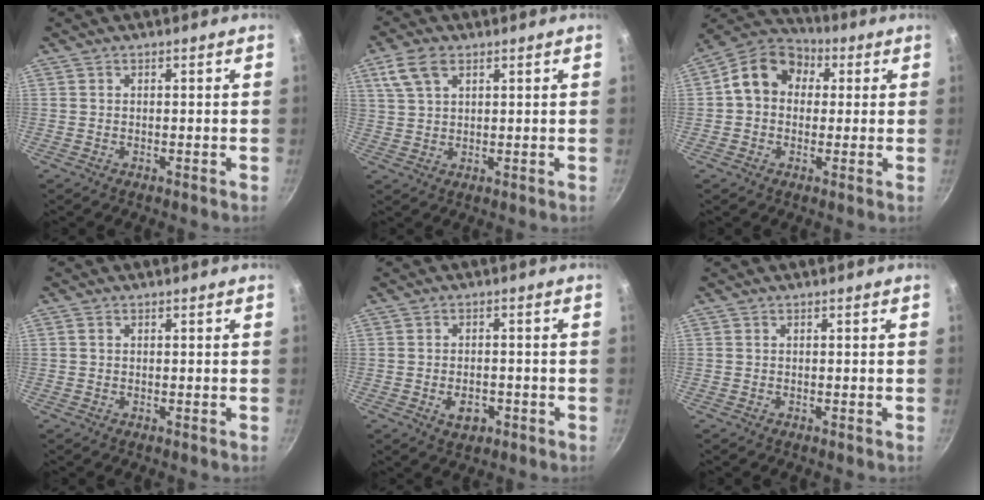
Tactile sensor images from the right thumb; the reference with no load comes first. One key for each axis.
{"total": 6.5, "fx": 3.2, "fy": 3.7, "fz": 4.3, "tx": -0.081, "ty": 0.003, "tz": 0.064}
{"total": 11.8, "fx": 2.2, "fy": 9.5, "fz": 6.6, "tx": -0.080, "ty": 0.027, "tz": 0.015}
{"total": 0.7, "fx": 0.1, "fy": 0.6, "fz": 0.4, "tx": -0.005, "ty": 0.004, "tz": 0.002}
{"total": 4.4, "fx": -1.7, "fy": 2.9, "fz": 2.9, "tx": -0.035, "ty": 0.008, "tz": -0.022}
{"total": 0.0}